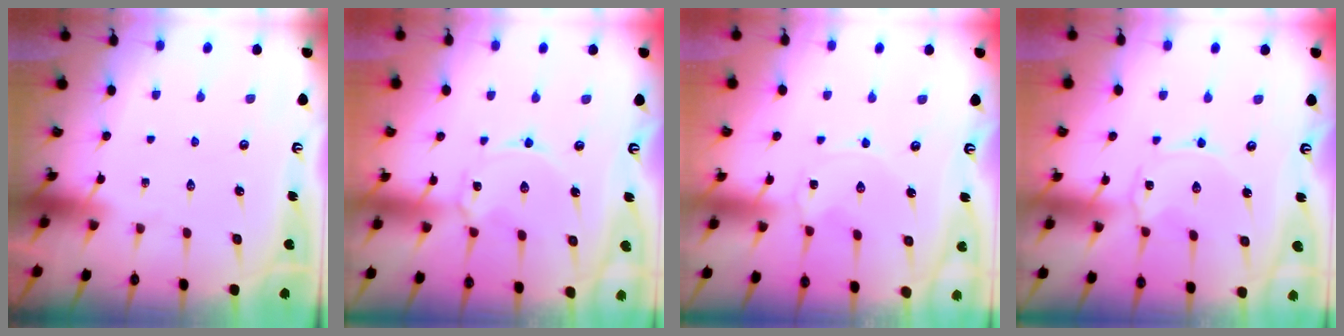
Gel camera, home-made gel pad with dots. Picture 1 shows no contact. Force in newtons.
{"total": 2.3, "press": 2.3, "slide": 0.4}
{"total": 1.2, "press": 1.2, "slide": 0.3}
{"total": 1.3, "press": 1.3, "slide": 0.2}